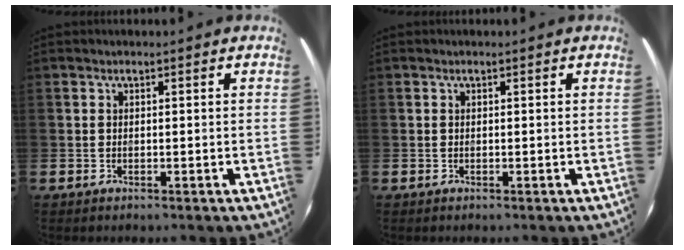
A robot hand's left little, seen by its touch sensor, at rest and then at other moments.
{"total": 0.0}